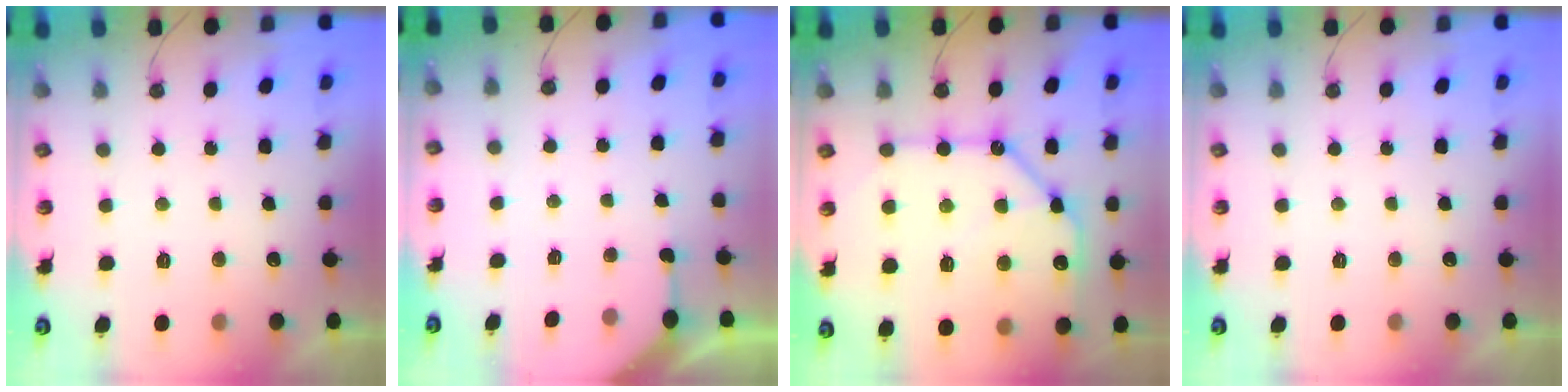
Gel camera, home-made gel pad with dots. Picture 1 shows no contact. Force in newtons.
{"total": 2.7, "press": 2.7, "slide": 0.4}
{"total": 17.1, "press": 17.0, "slide": 1.8}
{"total": 0.0}